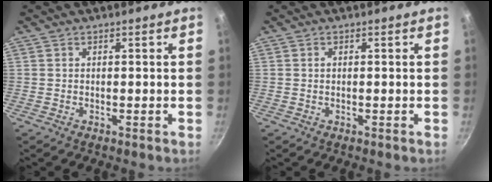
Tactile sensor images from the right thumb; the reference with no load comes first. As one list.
[{"total": 0.6, "force": [0.1, 0.4, 0.5], "torque": [-0.009, 0.003, 0.001]}]